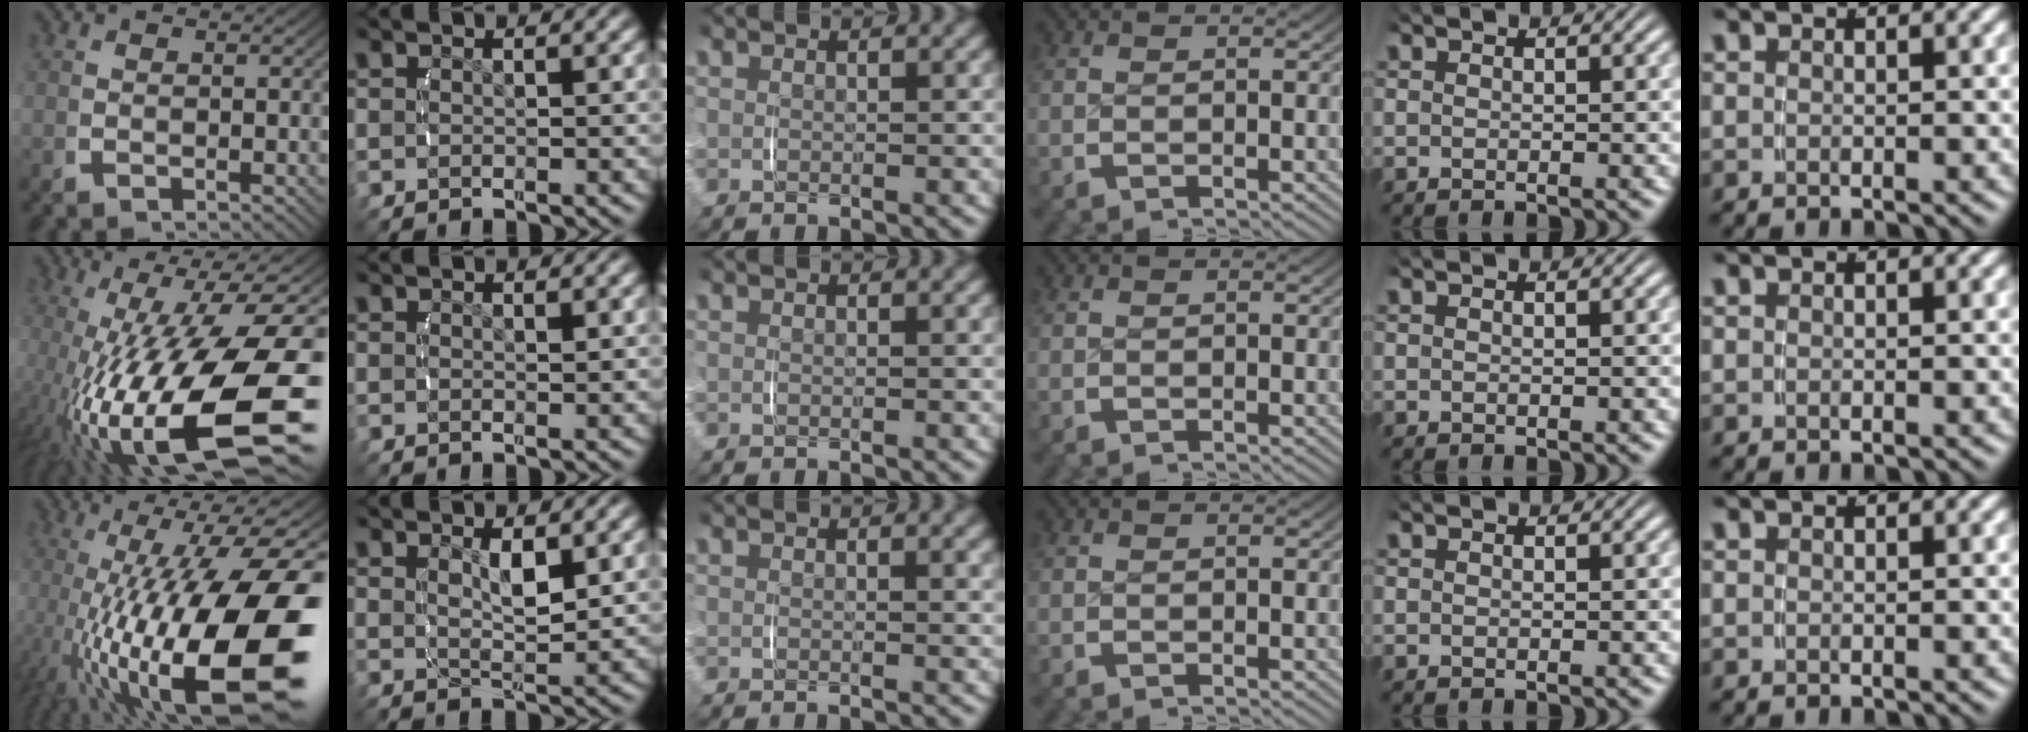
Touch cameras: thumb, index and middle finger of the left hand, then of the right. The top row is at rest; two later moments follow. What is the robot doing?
{"motion": "lift_and_place", "object": "glasses case"}